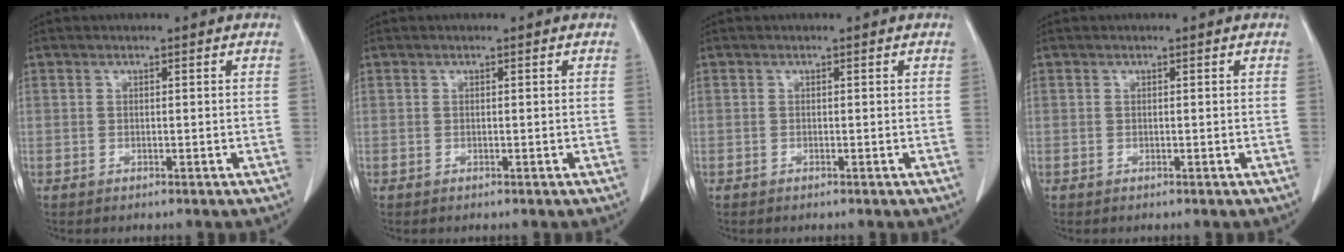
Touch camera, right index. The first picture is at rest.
{"total": 0.0}
{"total": 0.0}
{"total": 0.0}